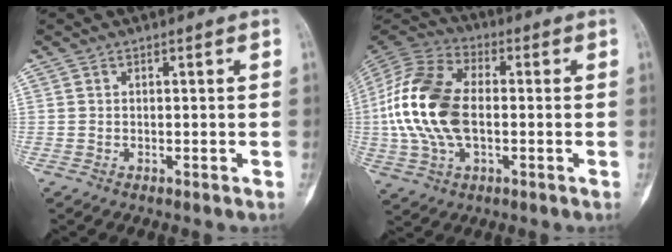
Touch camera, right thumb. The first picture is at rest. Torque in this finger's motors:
{"motor_torque": [2.04, 1.87, 1.31, -1.46, 0.38]}